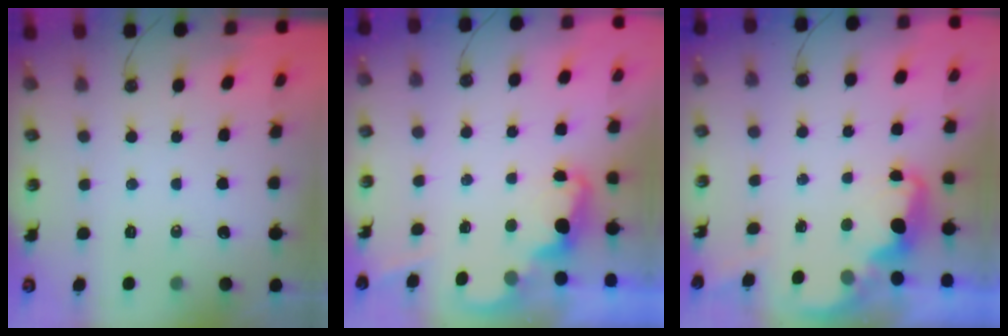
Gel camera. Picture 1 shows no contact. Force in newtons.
{"total": 2.3, "press": 2.2, "slide": 0.6}
{"total": 2.1, "press": 2.0, "slide": 0.6}